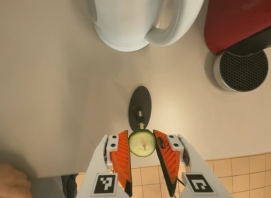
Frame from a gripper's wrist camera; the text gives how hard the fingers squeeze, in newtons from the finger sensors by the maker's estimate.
{"total": 8.3, "left": 8.1, "right": 8.5}